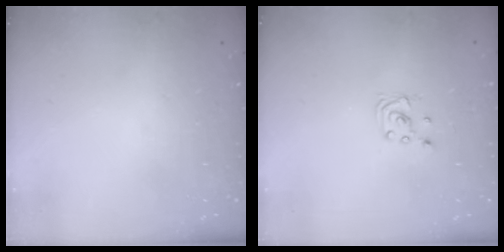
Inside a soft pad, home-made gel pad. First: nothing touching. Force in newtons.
{"total": 2.1, "press": 2.1, "slide": 0.2}